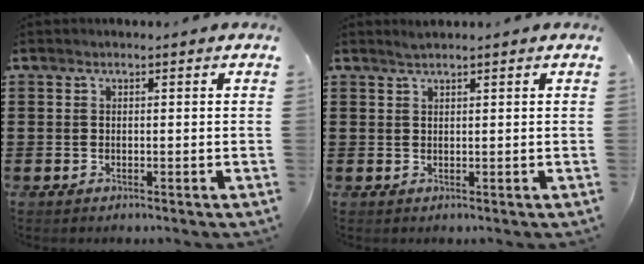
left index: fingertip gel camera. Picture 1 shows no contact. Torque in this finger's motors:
{"motor_torque": [0.04, 0.07, -0.10, -0.08]}